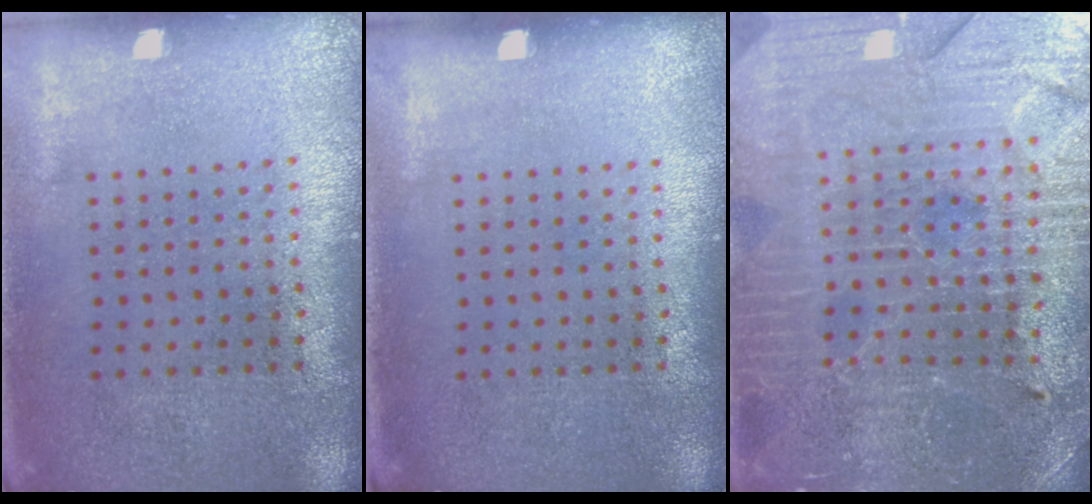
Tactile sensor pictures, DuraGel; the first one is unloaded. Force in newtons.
{"total": 0.0}
{"total": 3.8, "press": 3.7, "slide": 0.8}